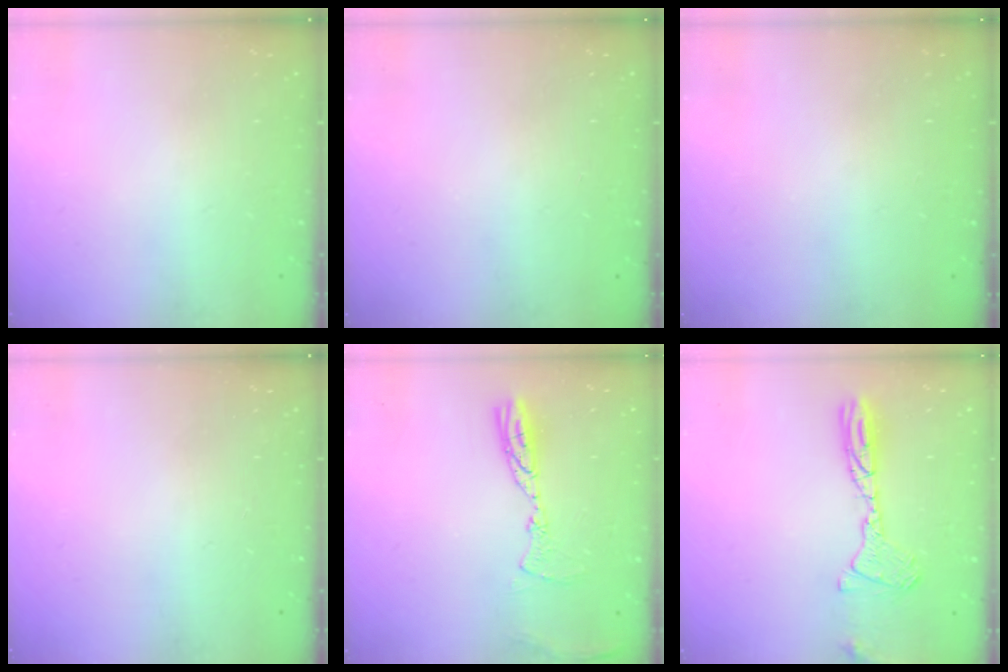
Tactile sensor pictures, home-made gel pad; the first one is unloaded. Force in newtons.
{"total": 0.0}
{"total": 0.0}
{"total": 0.0}
{"total": 9.3, "press": 9.3, "slide": 0.9}
{"total": 13.0, "press": 12.6, "slide": 3.3}